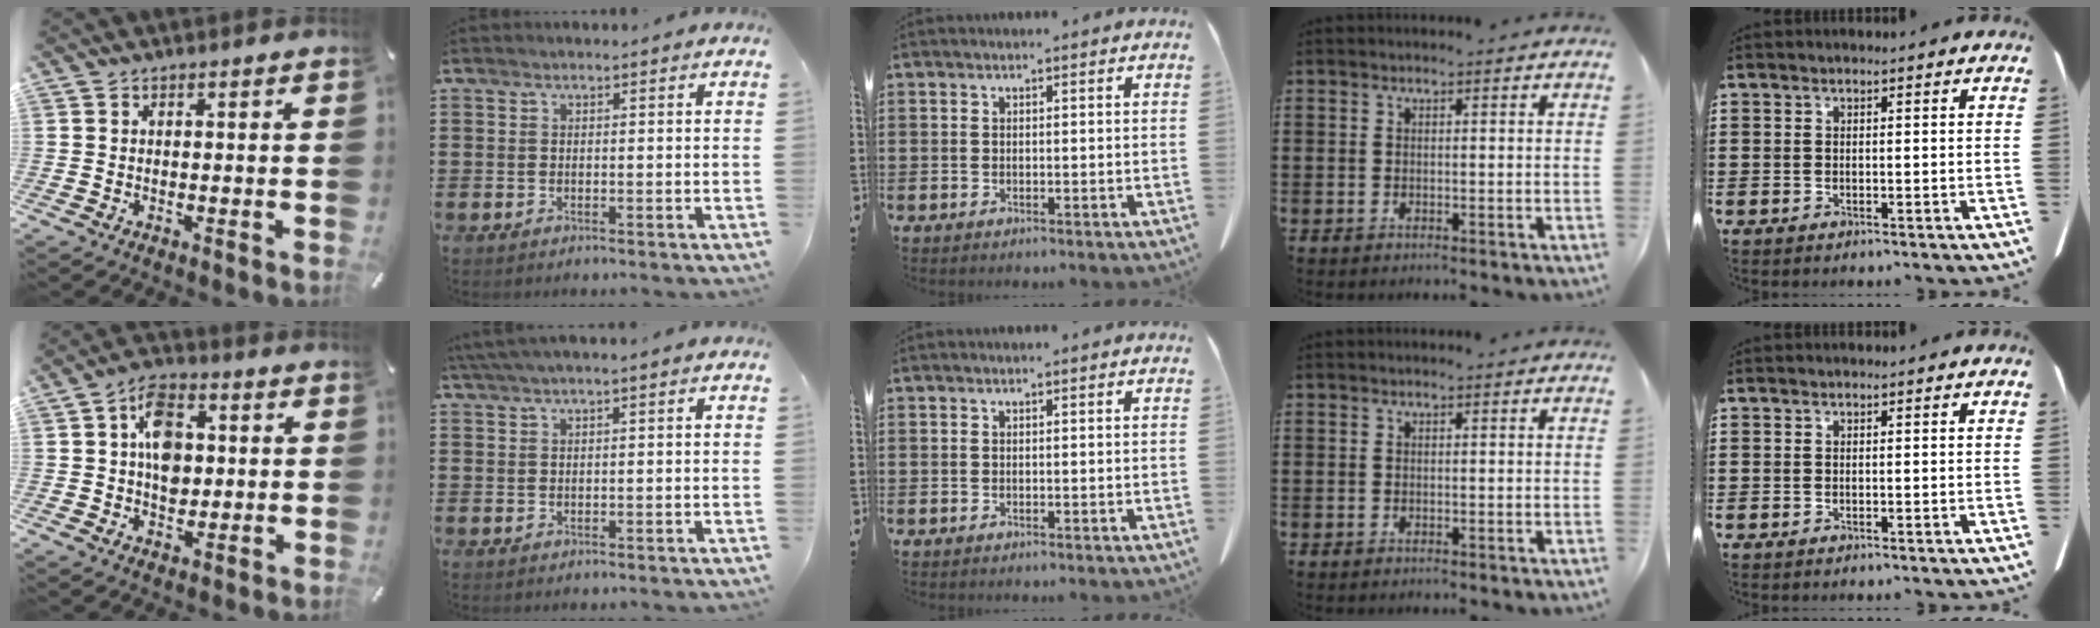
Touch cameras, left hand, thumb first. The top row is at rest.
{"thumb": {"total": 10.3, "force": [1.2, 7.5, 7.0], "torque": [-0.102, 0.003, 0.021]}, "index": {"total": 1.6, "force": [0.8, -0.1, 1.3], "torque": [-0.024, -0.002, 0.016]}}